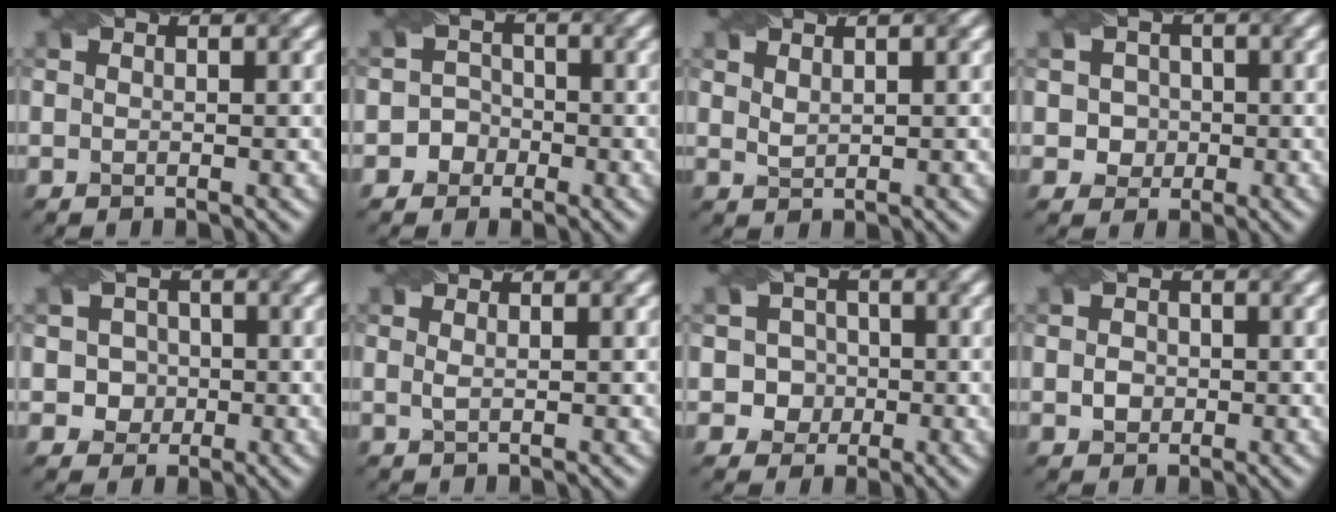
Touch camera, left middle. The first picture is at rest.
{"total": 2.7, "force": [-1.2, 2.4, 0.0], "torque": [0.032, 0.009, -0.031]}
{"total": 1.2, "force": [1.1, 0.4, 0.5], "torque": [-0.012, 0.002, 0.023]}
{"total": 2.4, "force": [0.1, 2.3, 0.7], "torque": [0.000, 0.005, 0.009]}
{"total": 2.7, "force": [0.0, 2.6, 0.7], "torque": [0.004, 0.005, 0.002]}
{"total": 0.8, "force": [0.3, 0.2, 0.7], "torque": [-0.015, -0.003, 0.003]}
{"total": 3.1, "force": [-0.3, 3.0, 0.7], "torque": [0.007, 0.011, -0.015]}
{"total": 1.5, "force": [-0.1, 1.4, 0.6], "torque": [-0.008, -0.001, -0.001]}